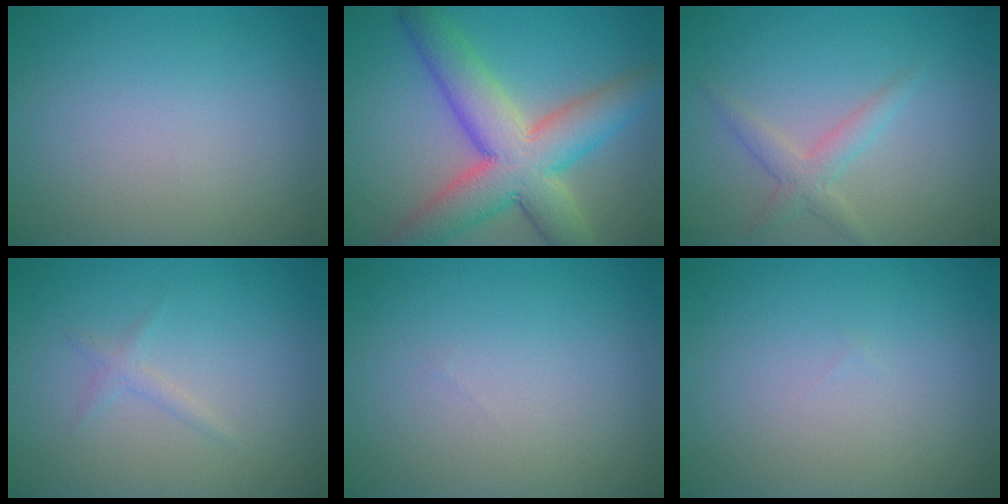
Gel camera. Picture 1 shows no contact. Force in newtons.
{"total": 9.7, "press": 9.7, "slide": 0.2}
{"total": 2.1, "press": 2.1, "slide": 0.1}
{"total": 0.9, "press": 0.9, "slide": 0.1}
{"total": 0.0}
{"total": 0.0}